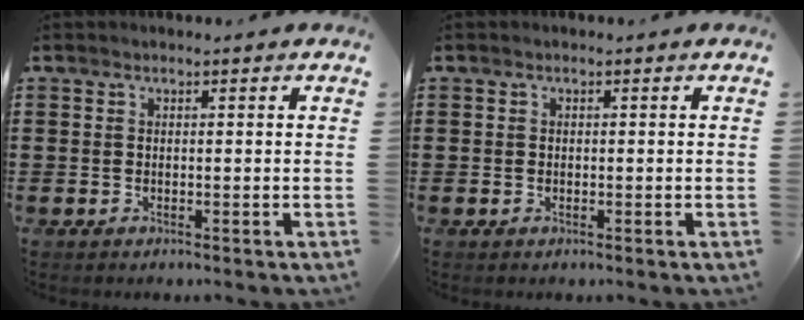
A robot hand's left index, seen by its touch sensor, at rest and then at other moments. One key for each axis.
{"total": 0.0}